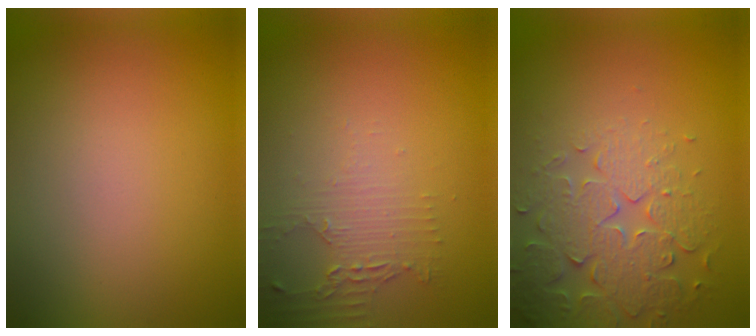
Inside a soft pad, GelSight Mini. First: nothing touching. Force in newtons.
{"total": 2.1, "press": 1.6, "slide": 1.4}
{"total": 4.8, "press": 4.6, "slide": 1.5}